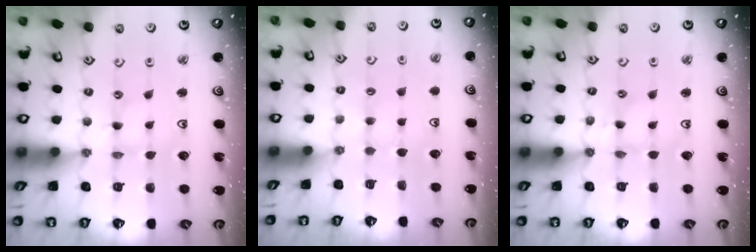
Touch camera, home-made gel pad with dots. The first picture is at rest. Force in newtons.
{"total": 2.4, "press": 2.4, "slide": 0.4}
{"total": 3.0, "press": 3.0, "slide": 0.2}